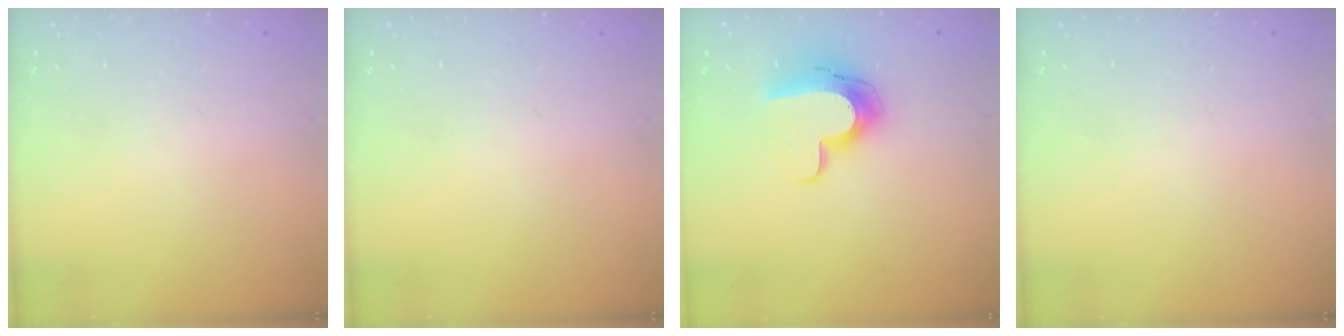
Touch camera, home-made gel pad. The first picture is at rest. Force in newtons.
{"total": 0.0}
{"total": 12.1, "press": 12.0, "slide": 0.9}
{"total": 0.0}